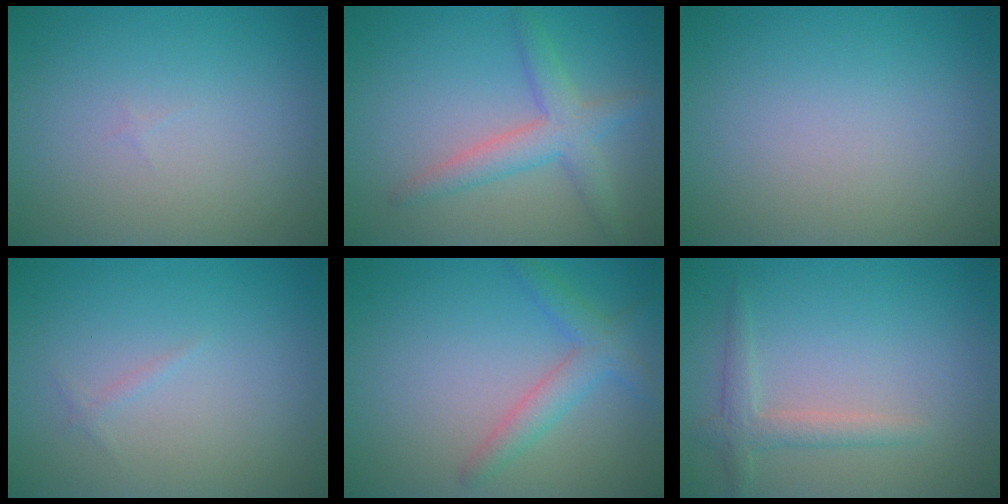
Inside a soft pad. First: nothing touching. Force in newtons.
{"total": 3.5, "press": 3.4, "slide": 0.3}
{"total": 0.0}
{"total": 0.5, "press": 0.5, "slide": 0.0}
{"total": 2.9, "press": 2.9, "slide": 0.1}
{"total": 2.1, "press": 2.1, "slide": 0.1}